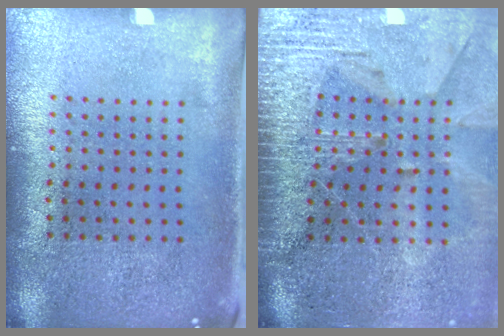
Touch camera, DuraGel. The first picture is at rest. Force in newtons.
{"total": 4.0, "press": 3.4, "slide": 2.0}